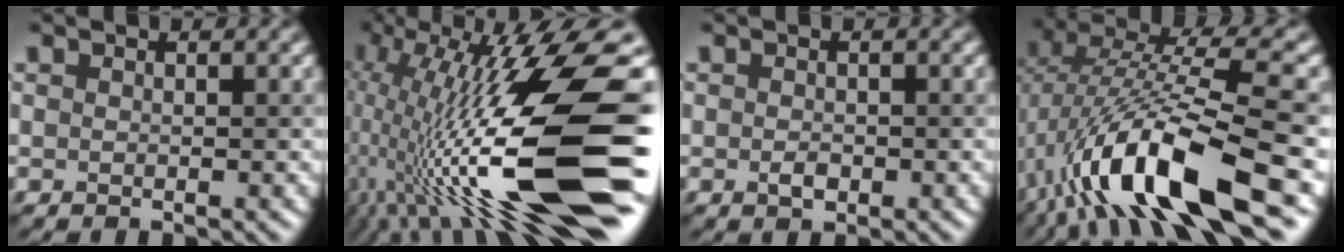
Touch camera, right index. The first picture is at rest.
{"total": 17.3, "force": [-1.6, 4.8, 16.5], "torque": [-0.301, 0.012, -0.031]}
{"total": 1.1, "force": [-0.3, 0.6, 0.8], "torque": [-0.016, 0.000, -0.006]}
{"total": 12.6, "force": [-4.3, 3.4, 11.3], "torque": [-0.216, 0.014, -0.076]}